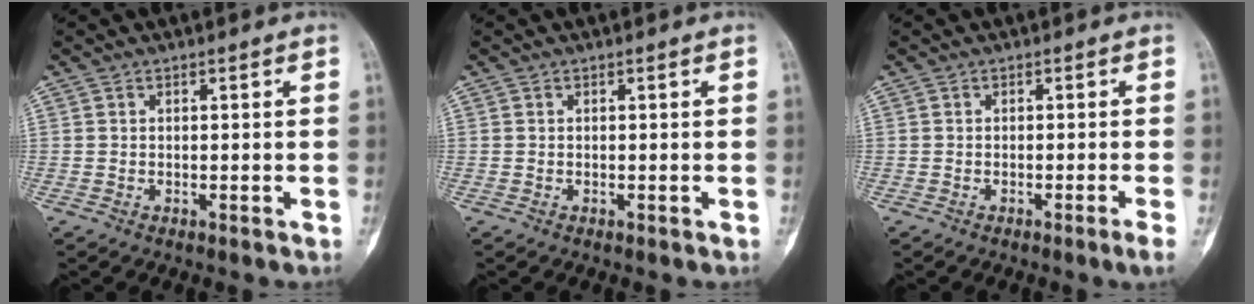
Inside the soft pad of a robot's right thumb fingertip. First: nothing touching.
{"total": 0.0}
{"total": 1.9, "force": [-1.0, -0.6, 1.5], "torque": [-0.032, -0.001, -0.016]}